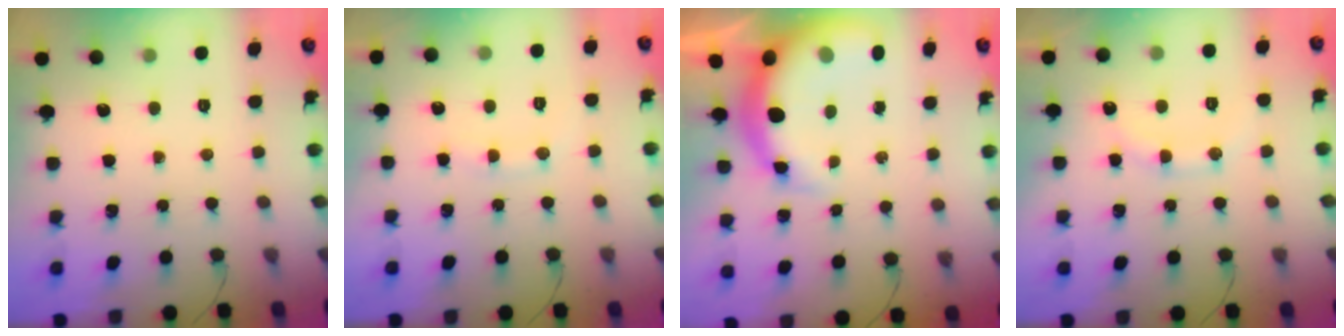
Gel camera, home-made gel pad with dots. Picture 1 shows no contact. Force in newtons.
{"total": 7.7, "press": 7.7, "slide": 1.1}
{"total": 9.9, "press": 9.6, "slide": 2.7}
{"total": 11.5, "press": 11.5, "slide": 1.1}